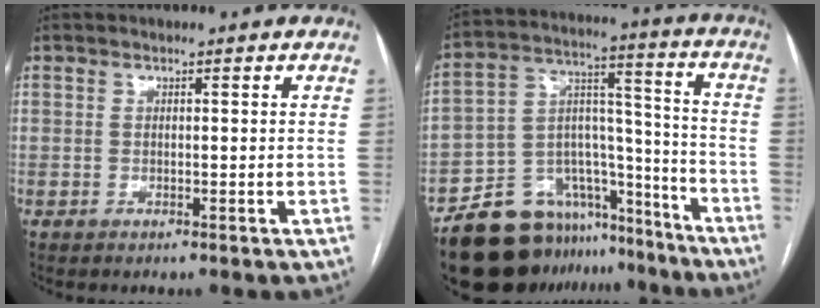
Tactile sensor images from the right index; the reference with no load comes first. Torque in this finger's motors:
{"motor_torque": [0.07, -0.50, -0.53, -0.21]}